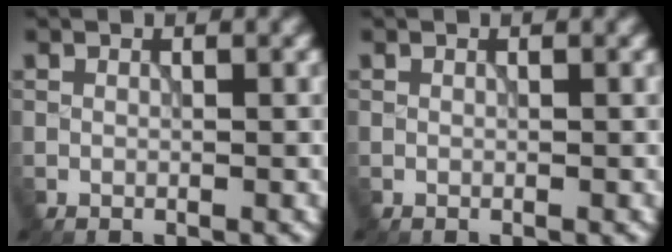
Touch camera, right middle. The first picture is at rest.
{"total": 0.0}